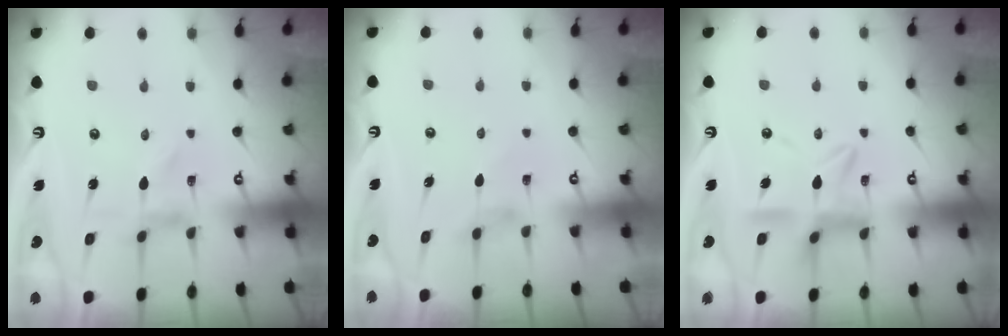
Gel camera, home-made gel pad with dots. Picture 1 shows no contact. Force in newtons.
{"total": 0.9, "press": 0.9, "slide": 0.3}
{"total": 11.9, "press": 11.8, "slide": 1.2}